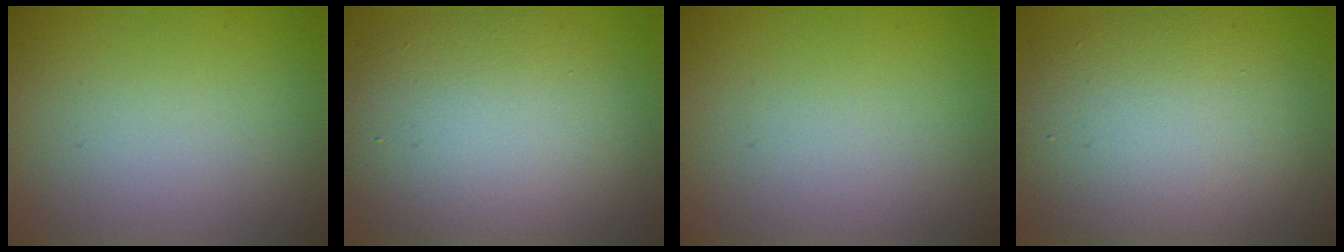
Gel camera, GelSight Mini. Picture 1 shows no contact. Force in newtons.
{"total": 9.0, "press": 9.0, "slide": 0.2}
{"total": 0.0}
{"total": 8.6, "press": 8.6, "slide": 0.5}